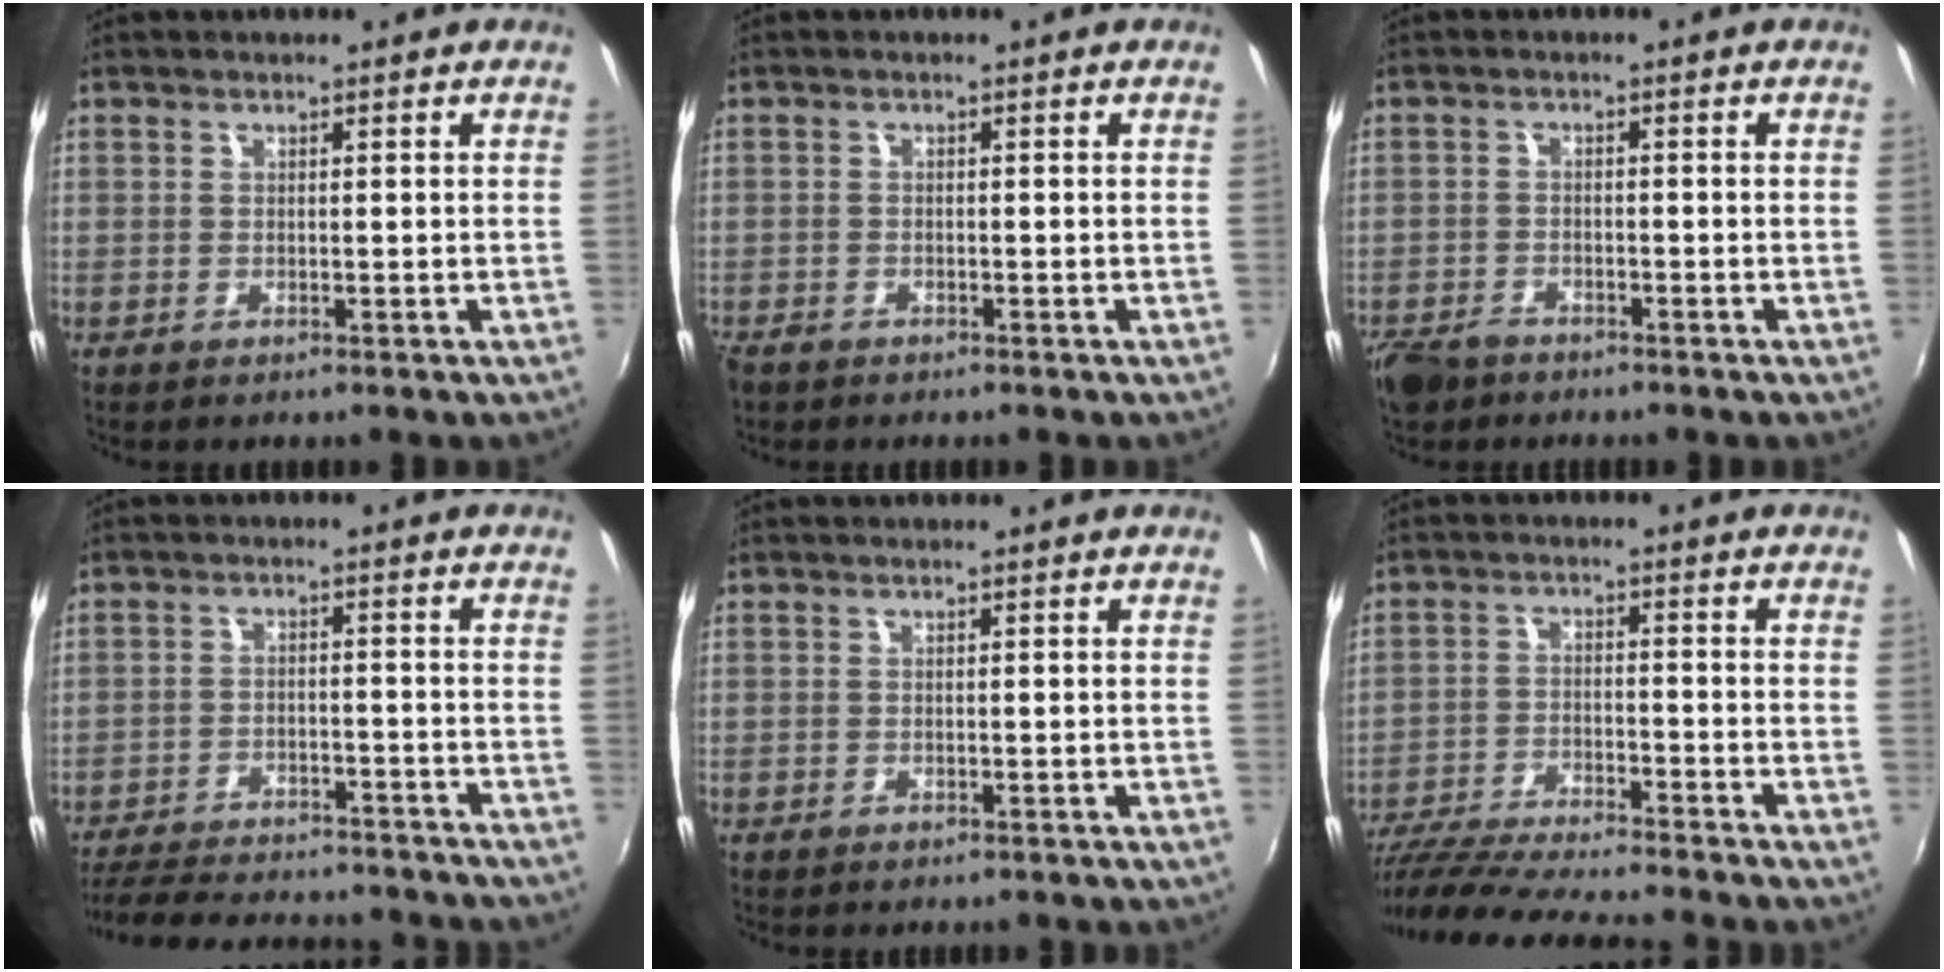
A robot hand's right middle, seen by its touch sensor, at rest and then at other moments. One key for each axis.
{"total": 2.3, "fx": -1.8, "fy": 1.2, "fz": 0.7, "tx": -0.022, "ty": -0.006, "tz": -0.036}
{"total": 5.4, "fx": -4.2, "fy": 2.8, "fz": 1.9, "tx": -0.061, "ty": -0.007, "tz": -0.079}
{"total": 22.6, "fx": -19.9, "fy": 5.8, "fz": 9.1, "tx": -0.189, "ty": -0.010, "tz": -0.267}
{"total": 1.0, "fx": -0.9, "fy": 0.4, "fz": 0.2, "tx": -0.008, "ty": -0.004, "tz": -0.013}
{"total": 17.5, "fx": -15.6, "fy": 0.9, "fz": 8.0, "tx": -0.164, "ty": -0.033, "tz": -0.259}